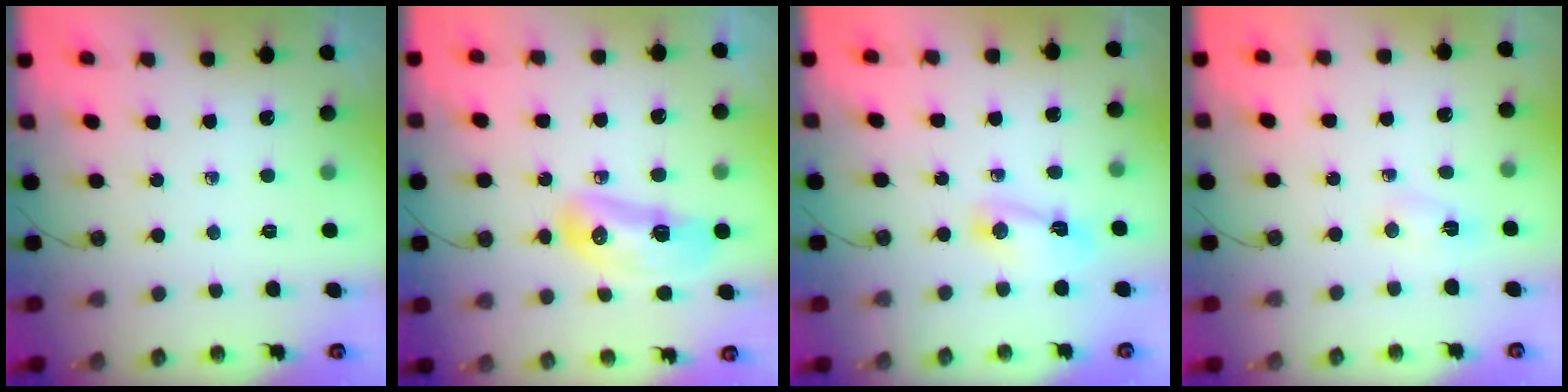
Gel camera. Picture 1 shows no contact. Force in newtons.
{"total": 9.8, "press": 9.8, "slide": 1.1}
{"total": 3.9, "press": 3.8, "slide": 0.6}
{"total": 3.0, "press": 1.8, "slide": 2.4}